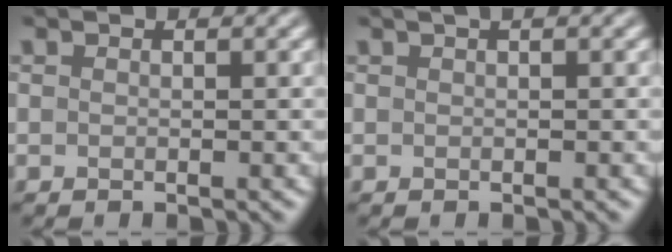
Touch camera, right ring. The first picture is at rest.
{"total": 1.5, "force": [0.8, 0.4, 1.1], "torque": [-0.017, 0.004, 0.009]}